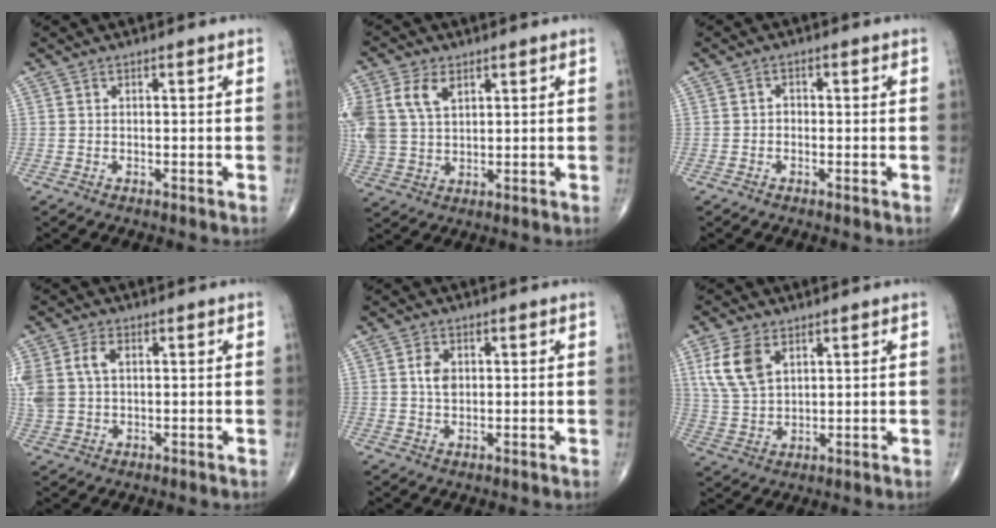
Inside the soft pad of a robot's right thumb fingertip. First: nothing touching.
{"total": 11.2, "force": [4.1, 7.3, 7.3], "torque": [-0.174, 0.000, 0.088]}
{"total": 1.4, "force": [-0.4, 1.1, 0.6], "torque": [0.004, 0.006, -0.012]}
{"total": 9.9, "force": [2.0, 6.8, 6.8], "torque": [-0.182, 0.008, 0.045]}
{"total": 3.3, "force": [0.6, 2.4, 2.3], "torque": [-0.036, -0.002, 0.008]}
{"total": 9.1, "force": [3.8, 5.5, 6.2], "torque": [-0.121, -0.008, 0.082]}